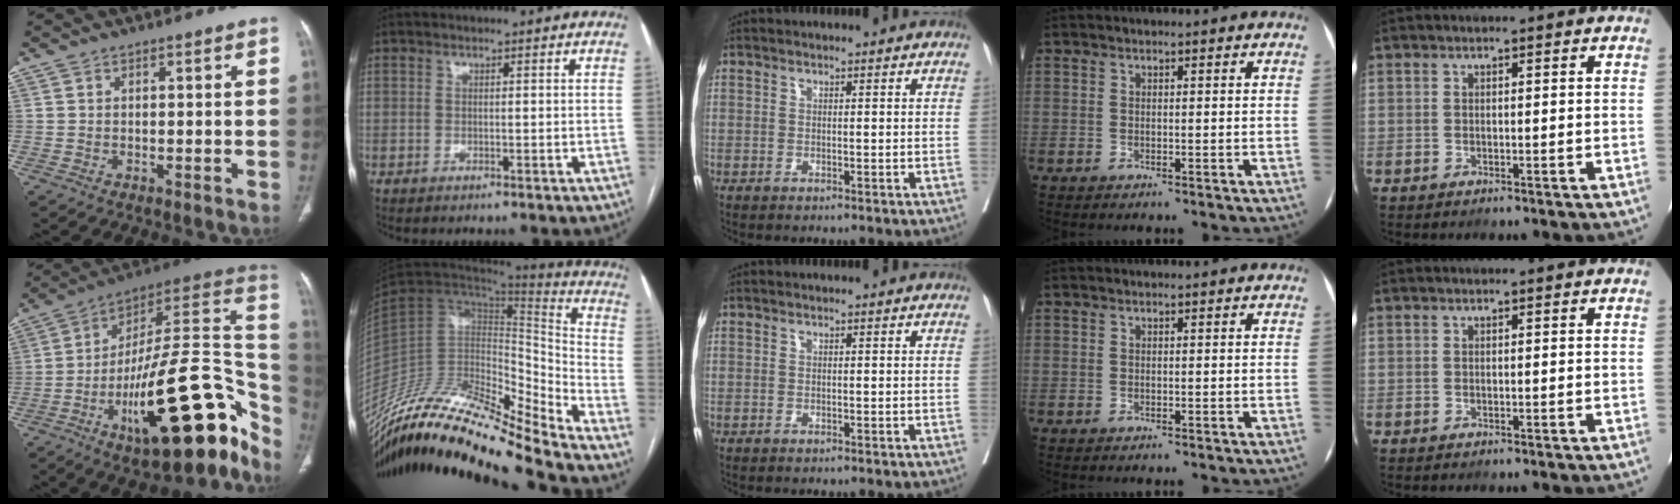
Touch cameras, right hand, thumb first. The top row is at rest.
{"thumb": {"total": 34.0, "force": [-13.4, 11.8, 28.9], "torque": [-0.323, 0.075, -0.201]}, "index": {"total": 24.3, "force": [-21.6, 2.2, 11.0], "torque": [-0.210, 0.004, -0.376]}}